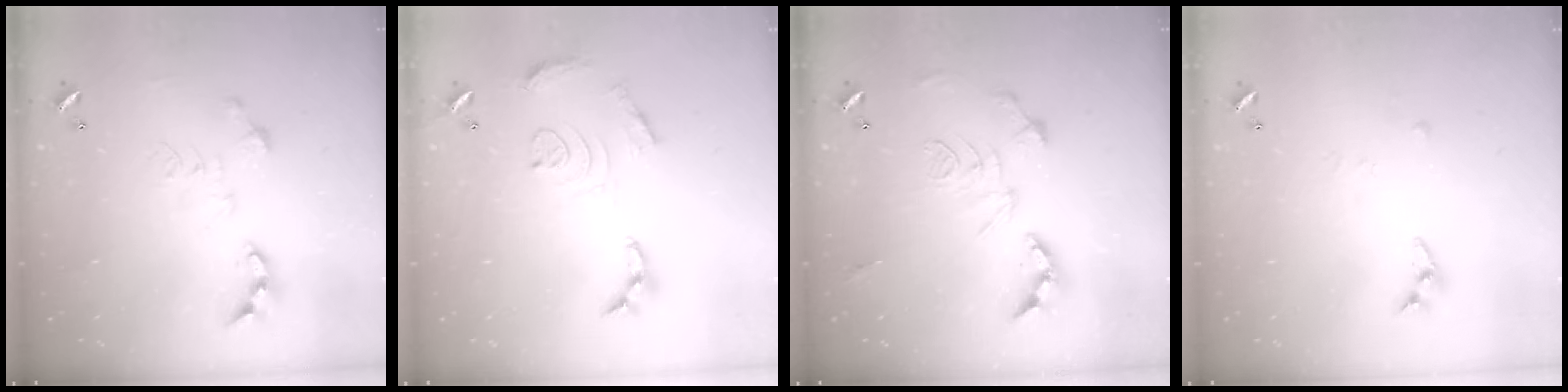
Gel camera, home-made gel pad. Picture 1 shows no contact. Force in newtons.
{"total": 12.6, "press": 12.5, "slide": 1.3}
{"total": 2.9, "press": 2.3, "slide": 1.7}
{"total": 4.4, "press": 4.4, "slide": 0.3}